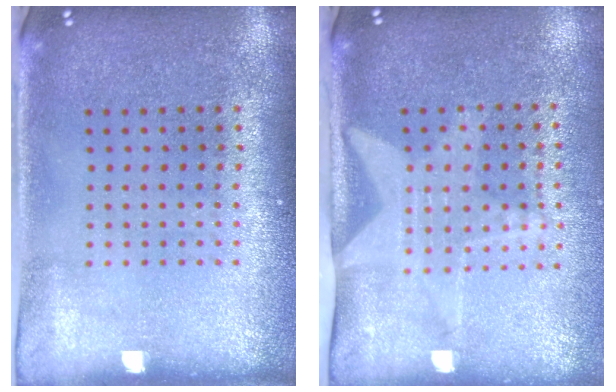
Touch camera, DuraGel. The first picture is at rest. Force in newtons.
{"total": 2.0, "press": 1.5, "slide": 1.3}